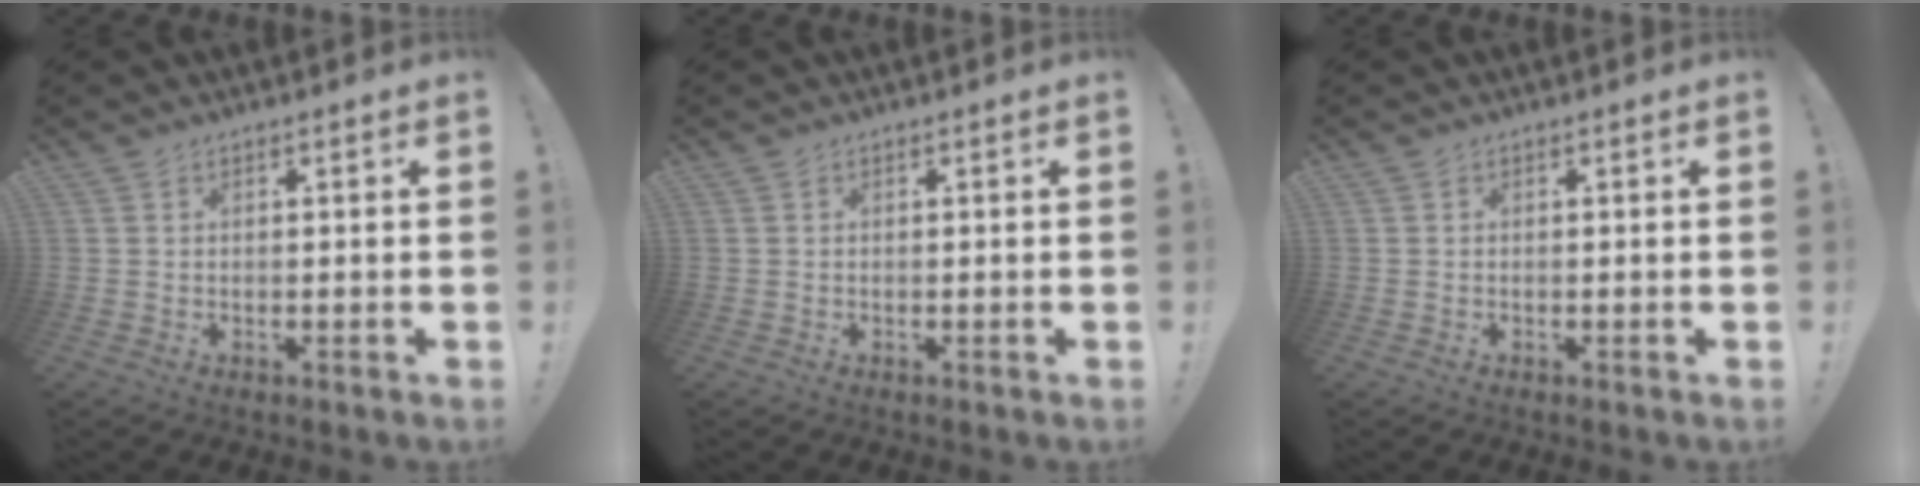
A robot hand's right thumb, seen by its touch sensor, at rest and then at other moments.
{"total": 0.0}
{"total": 0.0}